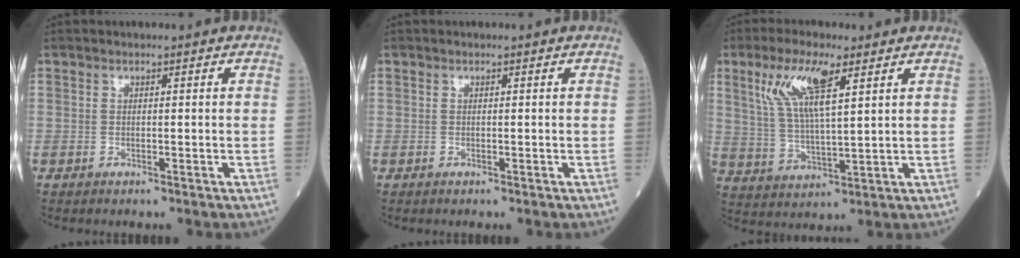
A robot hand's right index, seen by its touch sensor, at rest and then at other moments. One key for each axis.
{"total": 0.0}
{"total": 10.1, "fx": 4.8, "fy": 1.9, "fz": 8.7, "tx": -0.182, "ty": 0.008, "tz": 0.096}